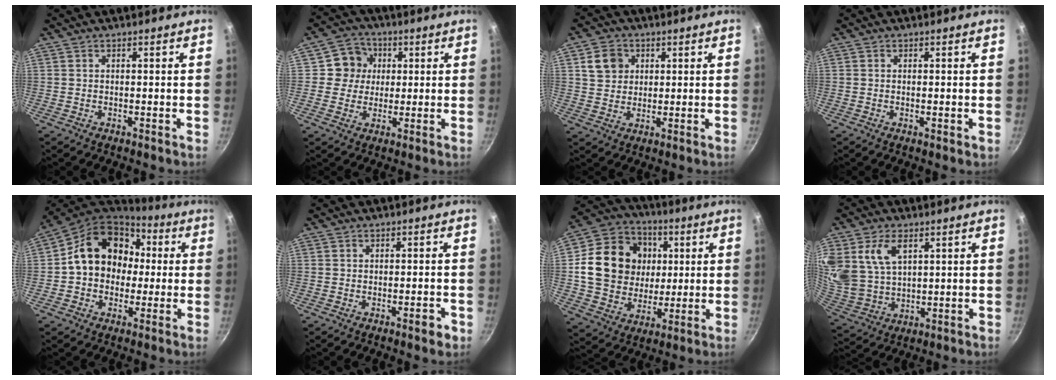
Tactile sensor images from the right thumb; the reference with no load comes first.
{"total": 7.0, "force": [1.3, 6.6, 1.8], "torque": [0.013, 0.008, 0.010]}
{"total": 6.1, "force": [2.0, 5.2, 2.5], "torque": [-0.018, 0.003, 0.035]}
{"total": 1.1, "force": [-0.1, 0.3, 1.0], "torque": [-0.017, 0.000, -0.004]}
{"total": 16.4, "force": [1.5, 13.4, 9.3], "torque": [-0.116, 0.041, 0.015]}
{"total": 2.6, "force": [-1.3, 0.9, 2.1], "torque": [-0.022, 0.012, -0.014]}
{"total": 19.7, "force": [2.8, 16.7, 10.1], "torque": [-0.164, 0.016, 0.050]}
{"total": 13.1, "force": [5.4, 8.6, 8.3], "torque": [-0.155, -0.025, 0.118]}